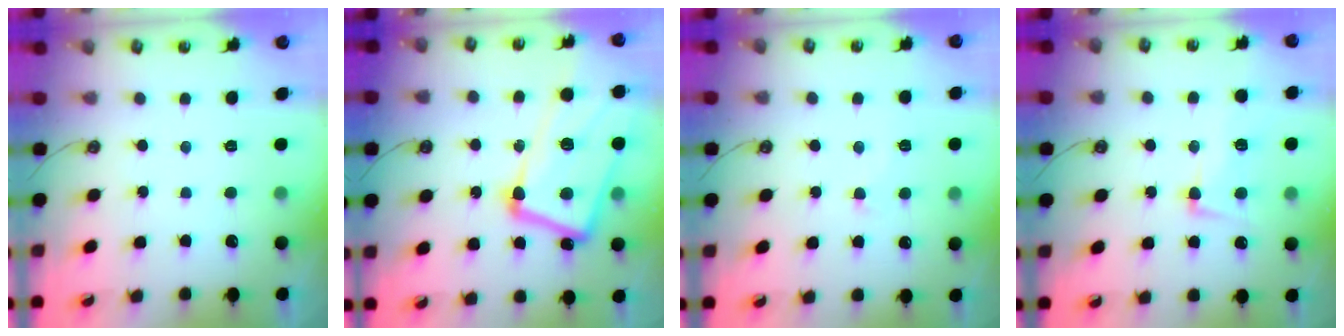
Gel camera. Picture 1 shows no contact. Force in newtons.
{"total": 17.8, "press": 17.6, "slide": 2.6}
{"total": 1.5, "press": 1.4, "slide": 0.6}
{"total": 6.4, "press": 6.2, "slide": 1.7}